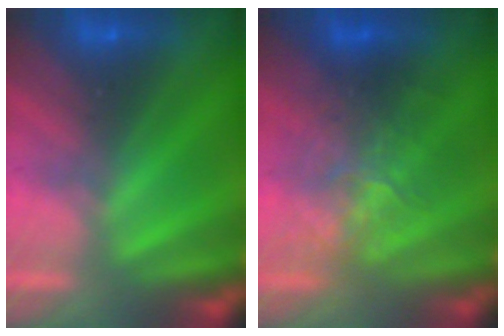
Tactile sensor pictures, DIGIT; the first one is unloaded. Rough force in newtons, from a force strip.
{"total": 2.4}